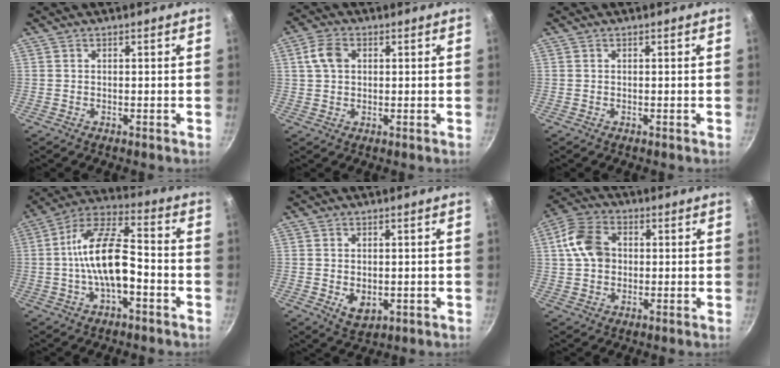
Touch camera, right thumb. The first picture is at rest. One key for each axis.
{"total": 5.2, "fx": 1.3, "fy": 3.7, "fz": 3.4, "tx": -0.057, "ty": 0.007, "tz": 0.019}
{"total": 0.0}
{"total": 14.7, "fx": -2.8, "fy": 6.5, "fz": 12.9, "tx": -0.219, "ty": 0.045, "tz": -0.064}
{"total": 4.9, "fx": -0.6, "fy": 3.4, "fz": 3.4, "tx": -0.048, "ty": -0.009, "tz": 0.000}
{"total": 9.7, "fx": 1.1, "fy": 7.3, "fz": 6.3, "tx": -0.103, "ty": 0.013, "tz": 0.008}